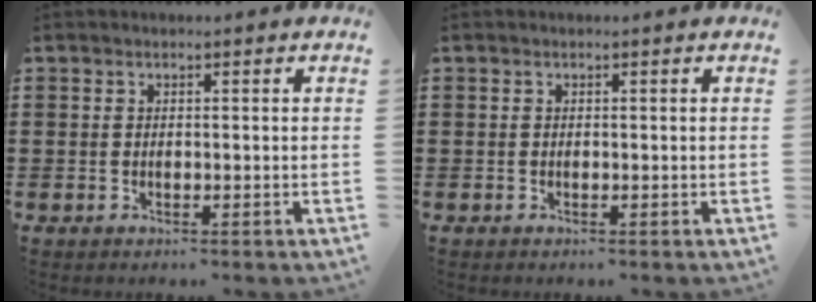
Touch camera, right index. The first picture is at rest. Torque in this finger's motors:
{"motor_torque": [1.47, -0.34, 0.03, 0.01]}